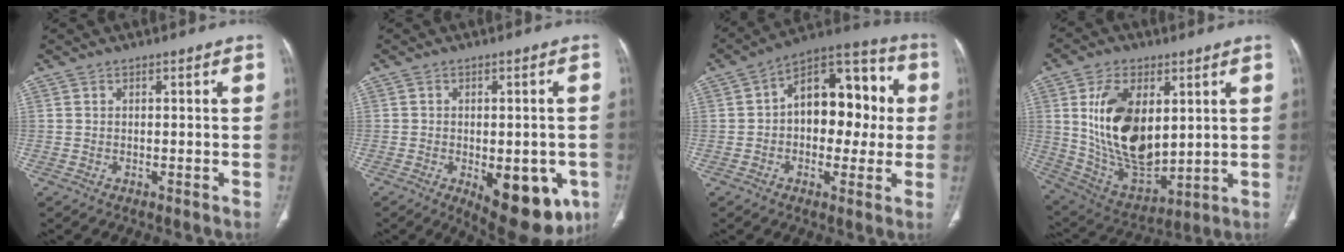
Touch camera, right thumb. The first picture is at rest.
{"total": 14.9, "force": [-5.4, 7.2, 11.8], "torque": [-0.121, 0.000, -0.053]}
{"total": 17.5, "force": [1.6, 10.9, 13.5], "torque": [-0.141, 0.046, 0.015]}
{"total": 20.2, "force": [4.0, 11.5, 16.1], "torque": [-0.274, -0.024, 0.093]}